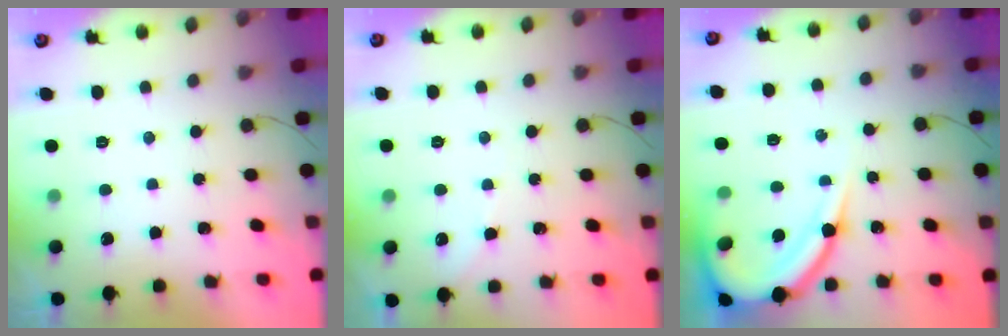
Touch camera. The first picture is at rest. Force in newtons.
{"total": 2.4, "press": 2.4, "slide": 0.5}
{"total": 11.0, "press": 10.9, "slide": 1.1}